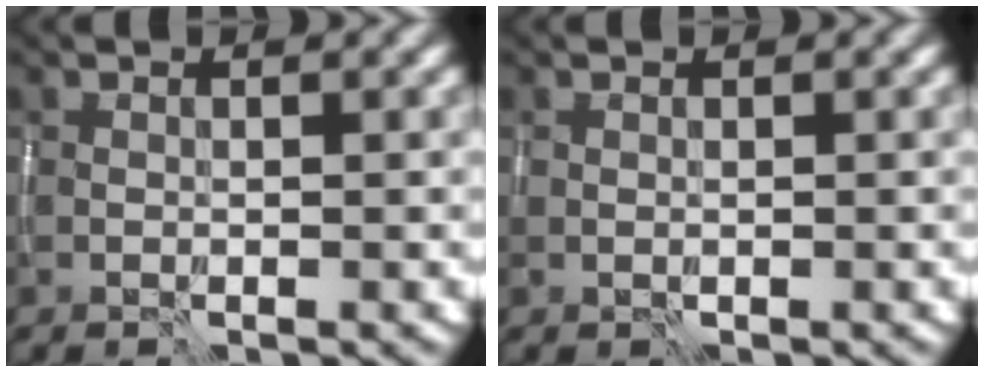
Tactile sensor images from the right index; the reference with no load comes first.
{"total": 0.0}